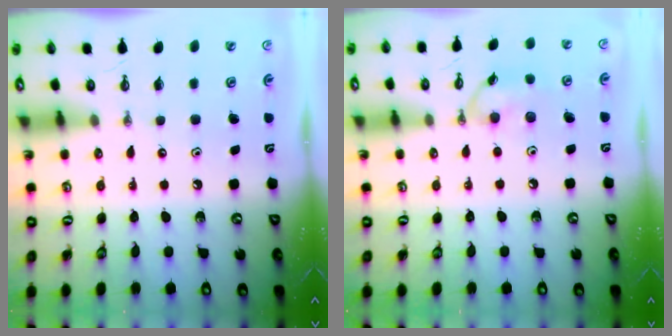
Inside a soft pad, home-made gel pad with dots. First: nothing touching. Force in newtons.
{"total": 8.9, "press": 8.9, "slide": 0.5}